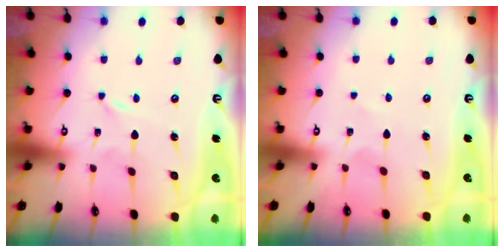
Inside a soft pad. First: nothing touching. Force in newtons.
{"total": 1.0, "press": 1.0, "slide": 0.1}